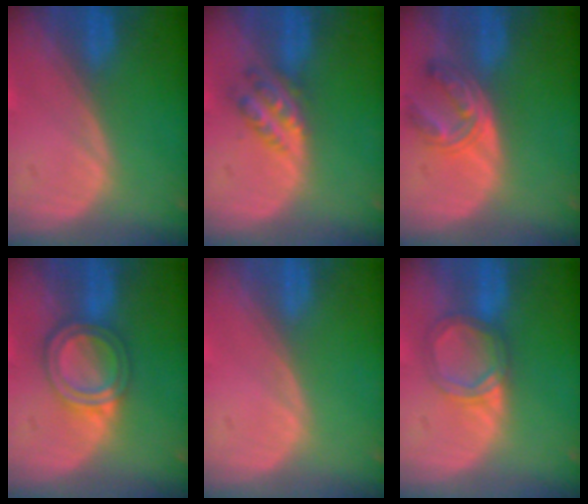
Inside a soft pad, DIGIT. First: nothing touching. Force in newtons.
{"total": 4.6, "press": 4.1, "slide": 2.2}
{"total": 5.5, "press": 5.4, "slide": 1.0}
{"total": 6.1, "press": 5.3, "slide": 3.0}
{"total": 0.0}
{"total": 4.5, "press": 4.5, "slide": 0.4}